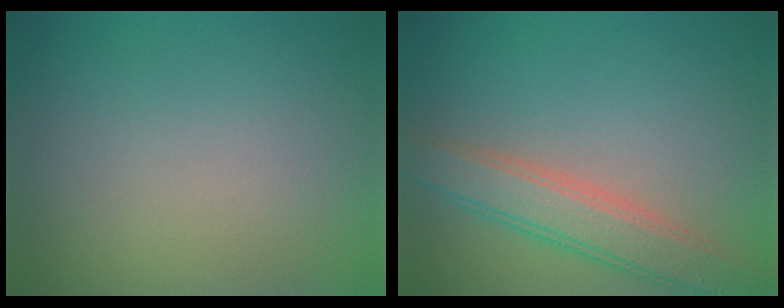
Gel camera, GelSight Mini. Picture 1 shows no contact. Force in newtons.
{"total": 4.7, "press": 4.7, "slide": 0.4}